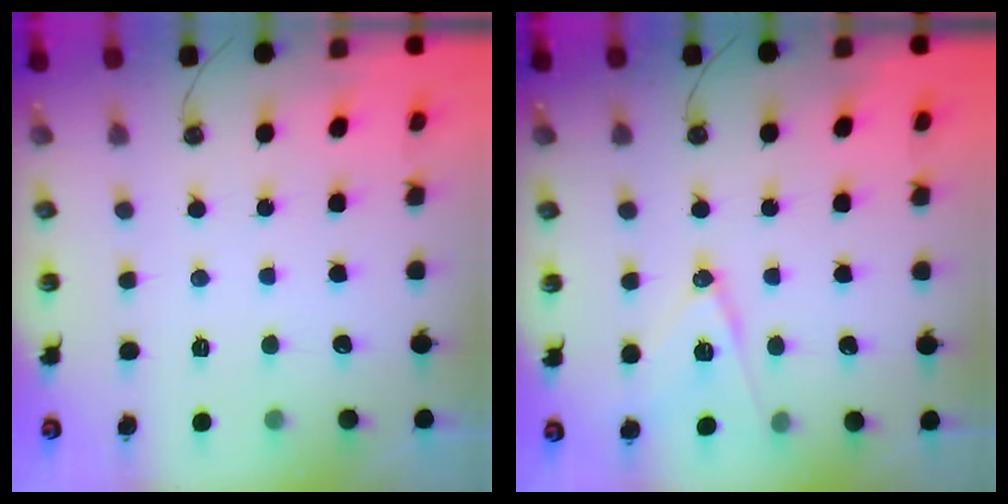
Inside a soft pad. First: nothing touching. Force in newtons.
{"total": 12.1, "press": 11.5, "slide": 3.7}